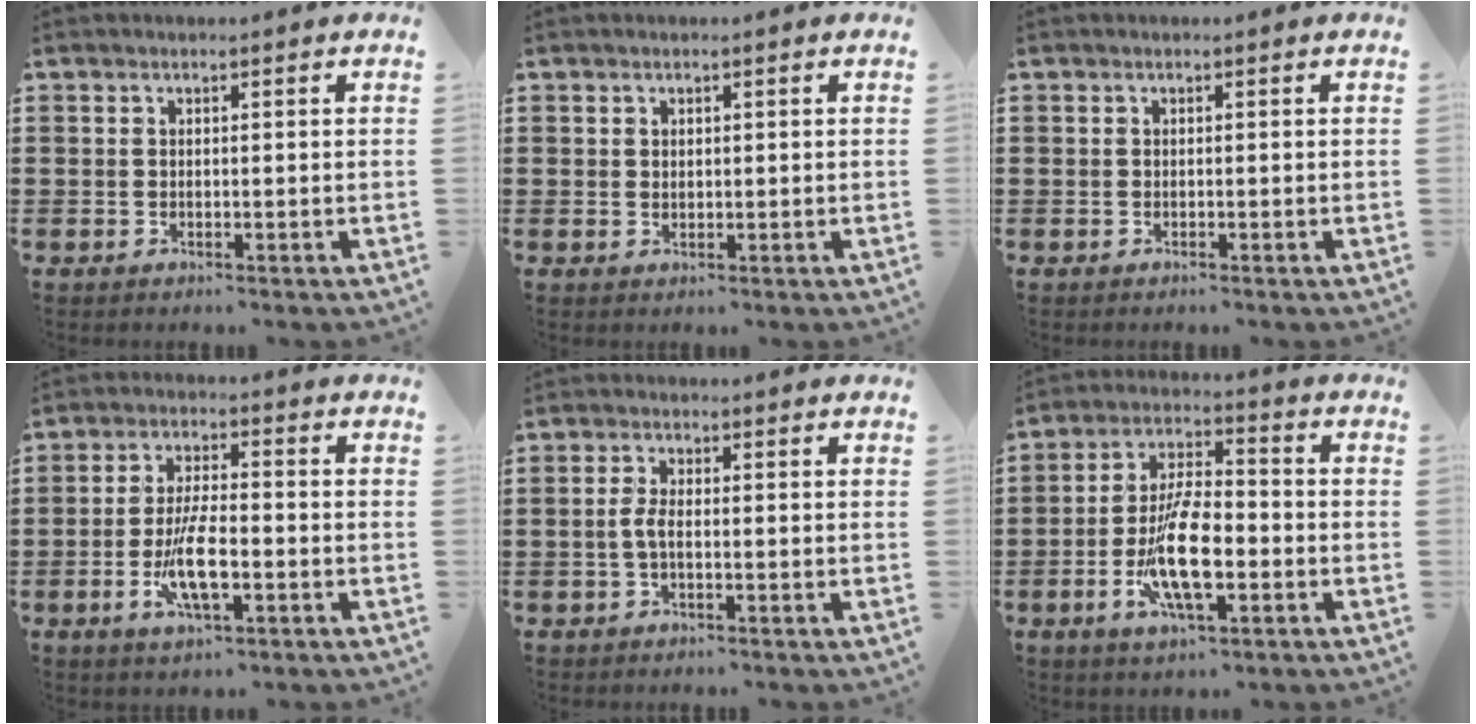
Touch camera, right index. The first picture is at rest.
{"total": 0.8, "force": [0.5, 0.6, 0.2], "torque": [-0.006, 0.002, 0.011]}
{"total": 0.0}
{"total": 8.2, "force": [-2.5, 2.6, 7.3], "torque": [-0.153, -0.011, -0.047]}
{"total": 2.7, "force": [-0.7, 0.7, 2.5], "torque": [-0.068, -0.008, -0.019]}
{"total": 11.6, "force": [-3.3, 4.2, 10.3], "torque": [-0.206, -0.004, -0.059]}